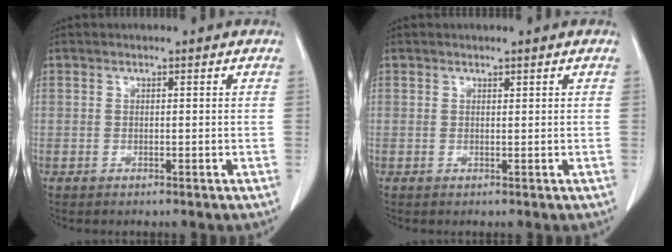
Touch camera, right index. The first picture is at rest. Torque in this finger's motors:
{"motor_torque": [-0.20, 0.03, -0.03, -0.01]}